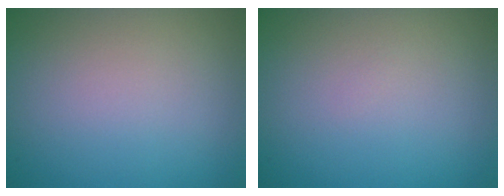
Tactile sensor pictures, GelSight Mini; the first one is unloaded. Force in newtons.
{"total": 0.0}